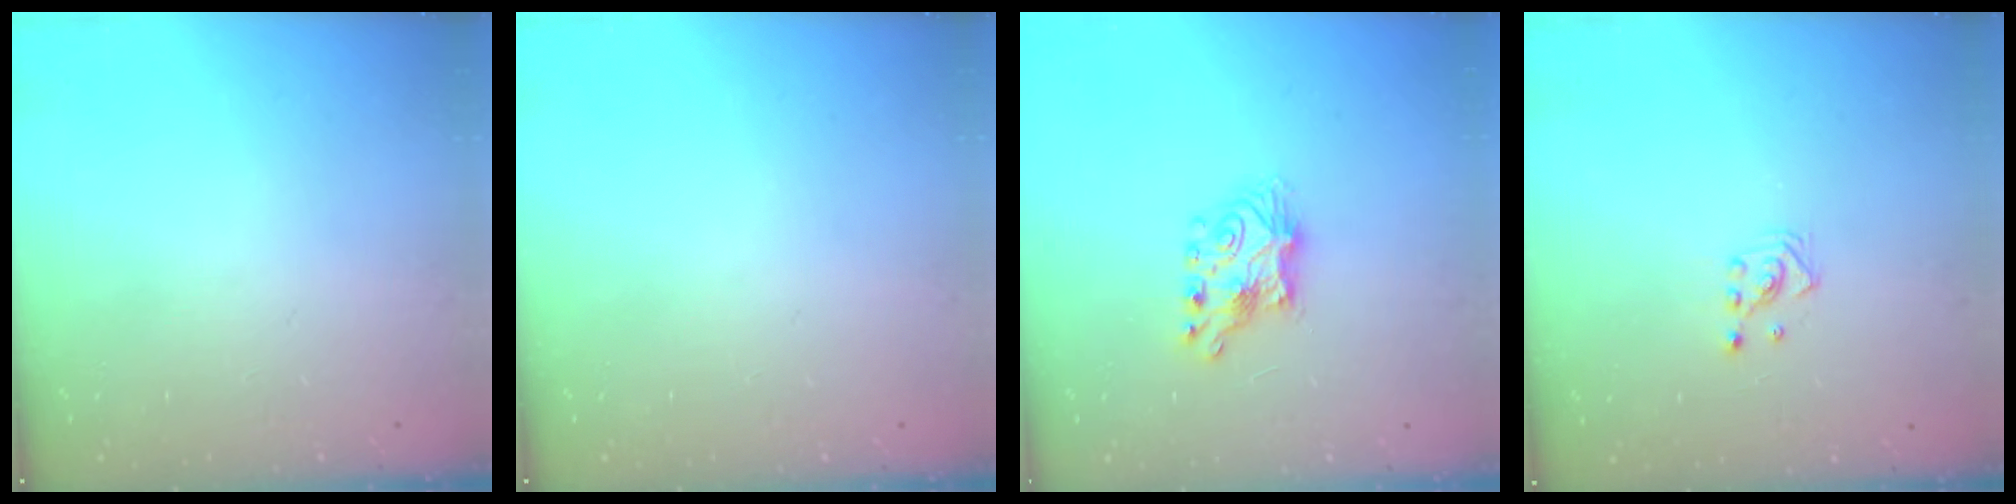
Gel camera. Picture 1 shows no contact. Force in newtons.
{"total": 0.0}
{"total": 7.2, "press": 7.2, "slide": 0.4}
{"total": 2.6, "press": 2.6, "slide": 0.3}